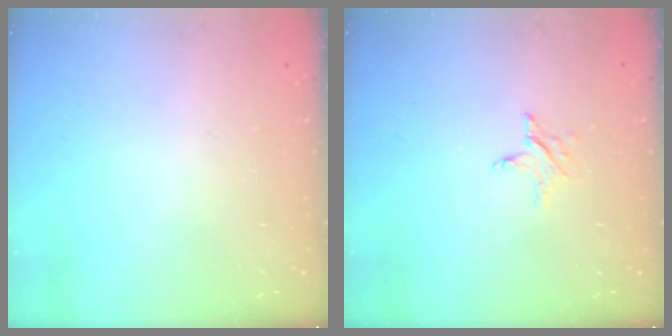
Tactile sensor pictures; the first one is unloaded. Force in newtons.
{"total": 2.9, "press": 2.9, "slide": 0.2}